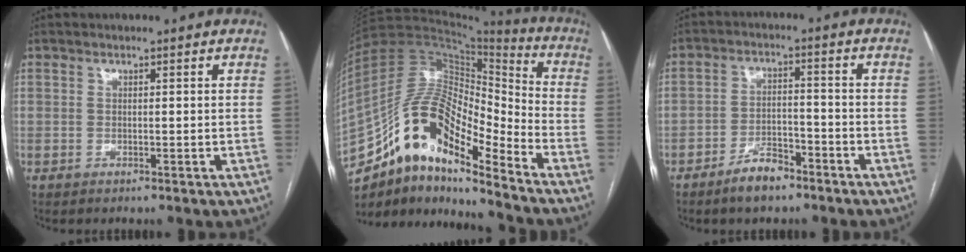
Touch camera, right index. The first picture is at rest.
{"total": 18.1, "force": [-11.9, 5.2, 12.7], "torque": [-0.230, 0.042, -0.206]}
{"total": 5.9, "force": [-4.3, 2.3, 3.2], "torque": [-0.060, 0.004, -0.073]}